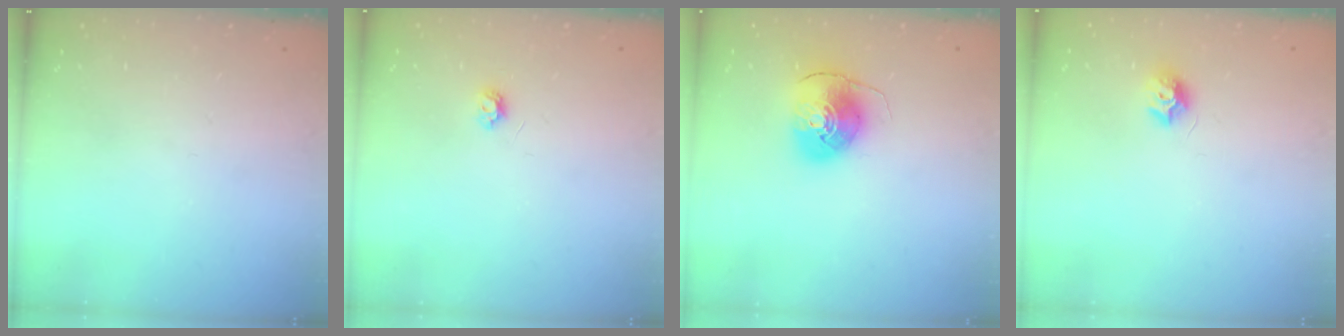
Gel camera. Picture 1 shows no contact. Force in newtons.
{"total": 3.9, "press": 3.8, "slide": 0.6}
{"total": 8.6, "press": 8.5, "slide": 1.1}
{"total": 7.6, "press": 7.6, "slide": 0.2}